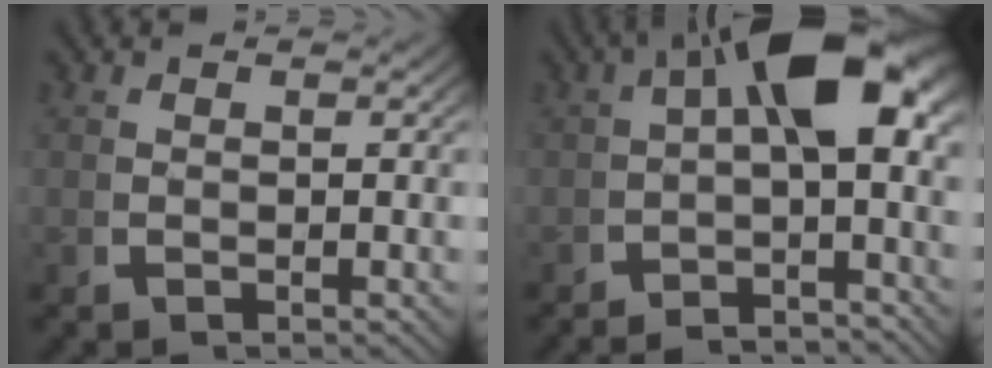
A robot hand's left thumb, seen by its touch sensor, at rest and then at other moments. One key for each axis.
{"total": 8.5, "fx": -0.8, "fy": 3.7, "fz": 7.6, "tx": -0.100, "ty": -0.004, "tz": -0.014}